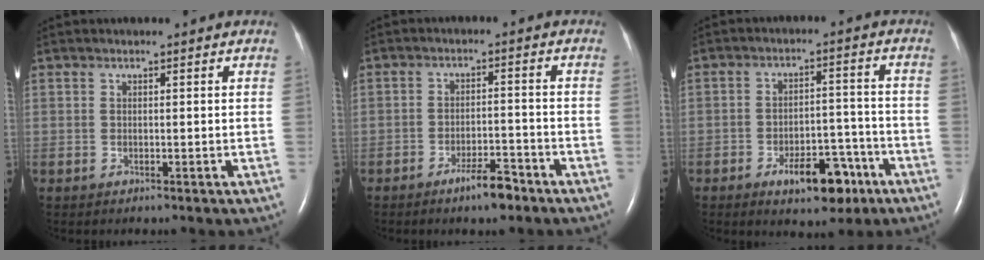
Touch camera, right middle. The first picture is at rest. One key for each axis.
{"total": 5.0, "fx": -3.7, "fy": 1.1, "fz": 3.2, "tx": -0.058, "ty": 0.000, "tz": -0.061}
{"total": 8.8, "fx": -5.1, "fy": 3.9, "fz": 6.0, "tx": -0.087, "ty": 0.013, "tz": -0.072}